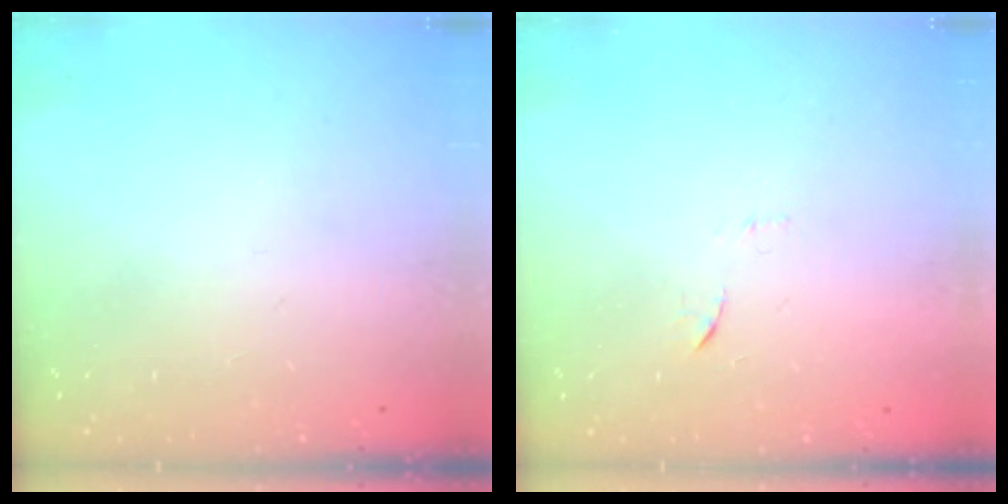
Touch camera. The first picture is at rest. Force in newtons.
{"total": 5.8, "press": 5.7, "slide": 0.4}